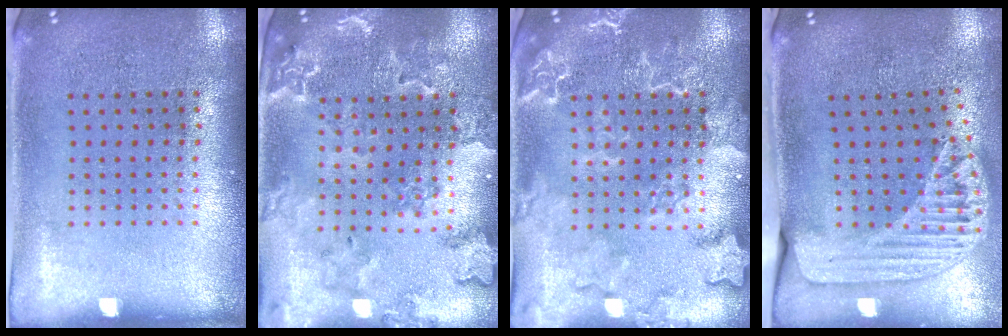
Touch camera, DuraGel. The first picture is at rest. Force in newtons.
{"total": 1.9, "press": 1.9, "slide": 0.2}
{"total": 2.3, "press": 2.3, "slide": 0.2}
{"total": 1.8, "press": 1.6, "slide": 0.9}